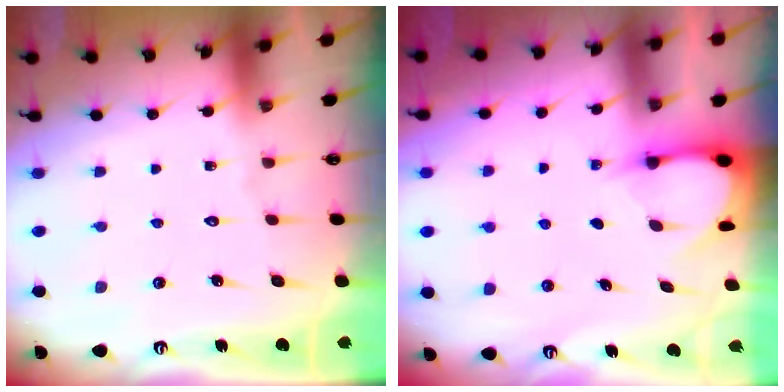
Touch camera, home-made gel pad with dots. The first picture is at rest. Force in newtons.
{"total": 3.1, "press": 3.1, "slide": 0.3}